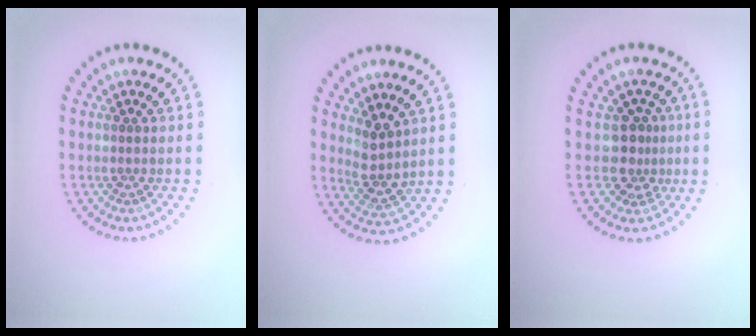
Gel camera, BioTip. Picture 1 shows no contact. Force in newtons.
{"total": 2.7, "press": 2.1, "slide": 1.6}
{"total": 2.7, "press": 1.9, "slide": 1.9}